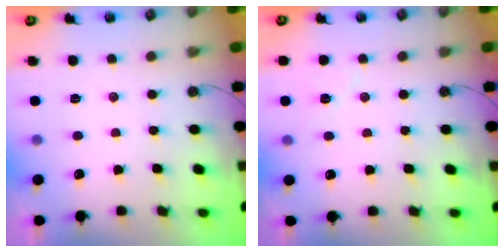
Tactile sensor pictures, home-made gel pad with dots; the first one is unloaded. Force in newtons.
{"total": 7.7, "press": 3.2, "slide": 7.0}